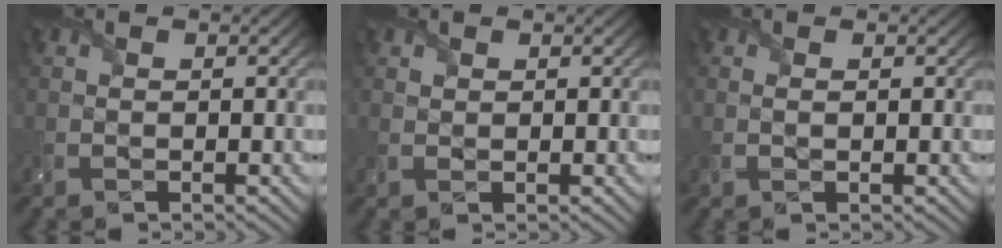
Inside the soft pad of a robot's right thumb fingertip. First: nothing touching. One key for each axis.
{"total": 0.8, "fx": 0.5, "fy": 0.5, "fz": 0.3, "tx": -0.011, "ty": -0.003, "tz": 0.013}
{"total": 0.7, "fx": 0.1, "fy": 0.2, "fz": 0.7, "tx": -0.017, "ty": -0.001, "tz": 0.001}